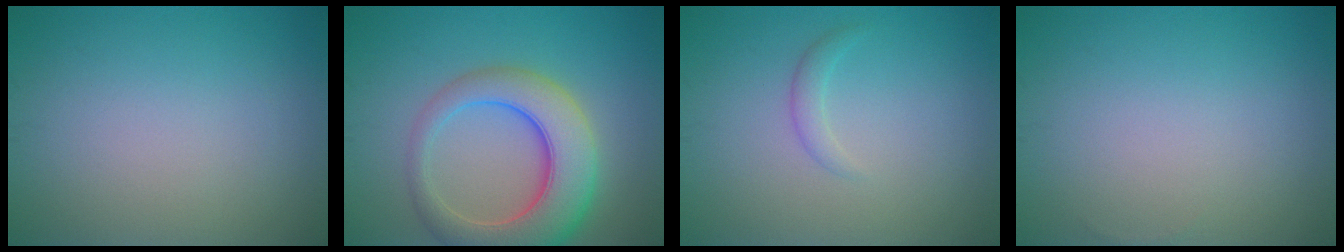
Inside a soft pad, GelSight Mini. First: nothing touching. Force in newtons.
{"total": 8.2, "press": 8.2, "slide": 0.5}
{"total": 1.2, "press": 1.1, "slide": 0.2}
{"total": 0.0}